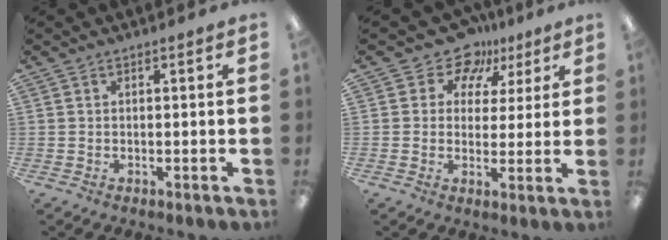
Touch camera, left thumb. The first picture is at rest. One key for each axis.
{"total": 9.6, "fx": 7.1, "fy": 6.2, "fz": 1.9, "tx": -0.042, "ty": -0.050, "tz": 0.130}